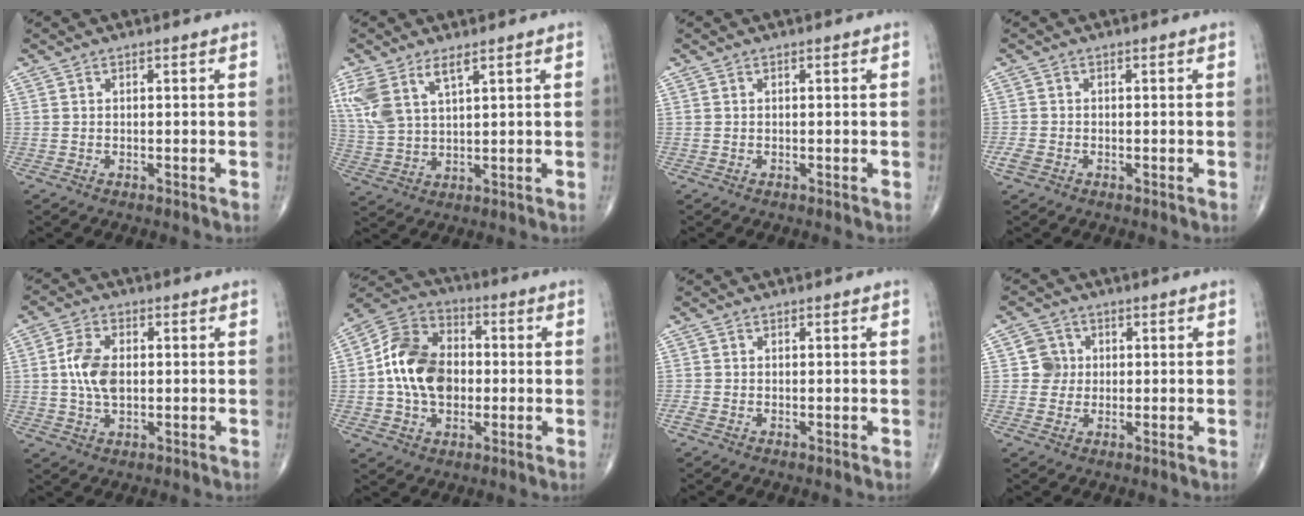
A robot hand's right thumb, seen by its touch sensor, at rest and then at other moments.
{"total": 8.7, "force": [4.7, 3.5, 6.4], "torque": [-0.151, -0.008, 0.106]}
{"total": 0.0}
{"total": 2.0, "force": [-0.9, 1.4, 1.1], "torque": [-0.029, 0.001, -0.020]}
{"total": 7.6, "force": [0.4, 4.5, 6.1], "torque": [-0.119, 0.003, 0.006]}
{"total": 15.0, "force": [-0.5, 10.7, 10.5], "torque": [-0.169, 0.027, -0.015]}
{"total": 1.0, "force": [-0.5, 0.6, 0.7], "torque": [-0.022, -0.003, -0.011]}
{"total": 3.9, "force": [0.4, 3.9, 0.5], "torque": [0.019, 0.007, 0.001]}